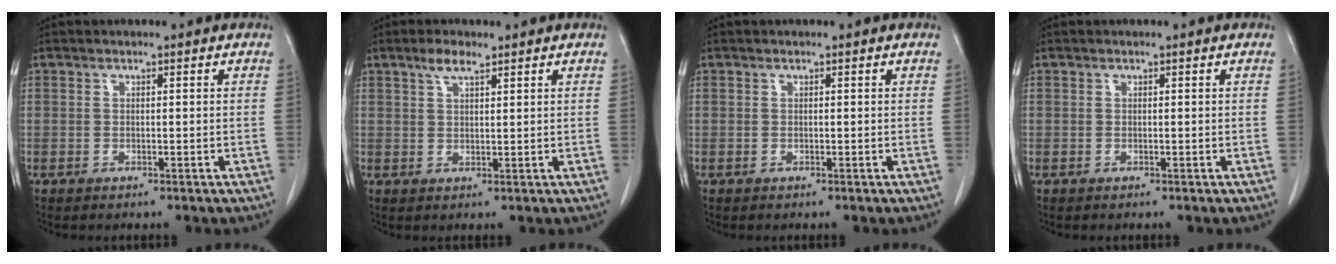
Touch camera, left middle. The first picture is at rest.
{"total": 2.9, "force": [2.1, 0.6, 1.9], "torque": [-0.044, 0.005, 0.041]}
{"total": 0.0}
{"total": 0.0}